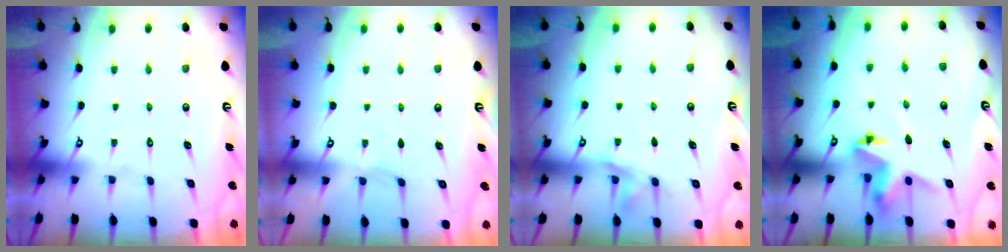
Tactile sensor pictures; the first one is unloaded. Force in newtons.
{"total": 1.7, "press": 1.7, "slide": 0.4}
{"total": 2.9, "press": 2.8, "slide": 0.4}
{"total": 5.4, "press": 5.4, "slide": 0.2}